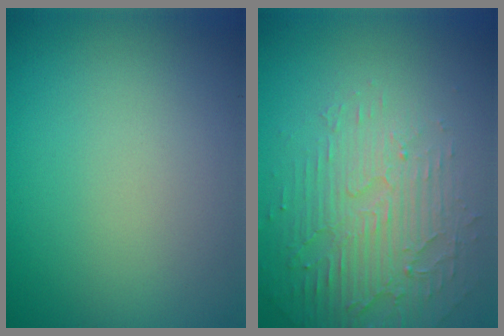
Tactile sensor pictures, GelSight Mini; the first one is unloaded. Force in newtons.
{"total": 5.3, "press": 3.4, "slide": 4.0}